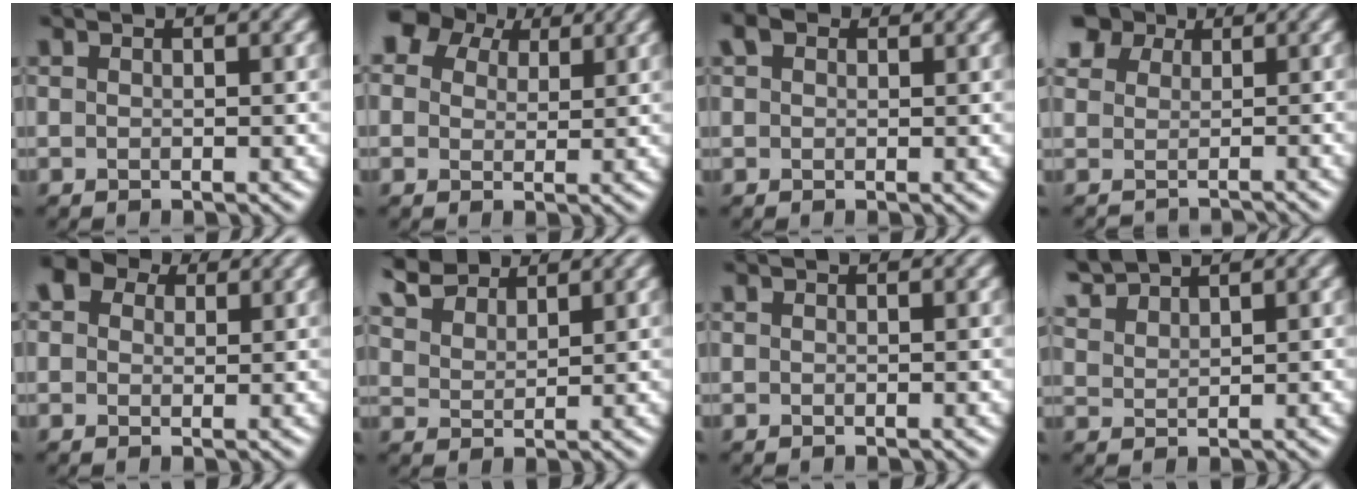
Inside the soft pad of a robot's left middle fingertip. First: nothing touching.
{"total": 5.2, "force": [3.4, 3.3, 2.1], "torque": [-0.046, 0.011, 0.050]}
{"total": 1.3, "force": [0.7, 0.9, 0.6], "torque": [-0.008, 0.006, 0.007]}
{"total": 4.4, "force": [1.8, 3.8, 1.5], "torque": [-0.015, 0.004, 0.022]}
{"total": 5.0, "force": [2.9, 3.4, 2.3], "torque": [-0.042, 0.009, 0.020]}
{"total": 5.5, "force": [4.7, 2.0, 2.0], "torque": [-0.055, 0.006, 0.088]}
{"total": 0.0}
{"total": 2.8, "force": [2.7, 0.3, 0.6], "torque": [-0.015, 0.010, 0.060]}